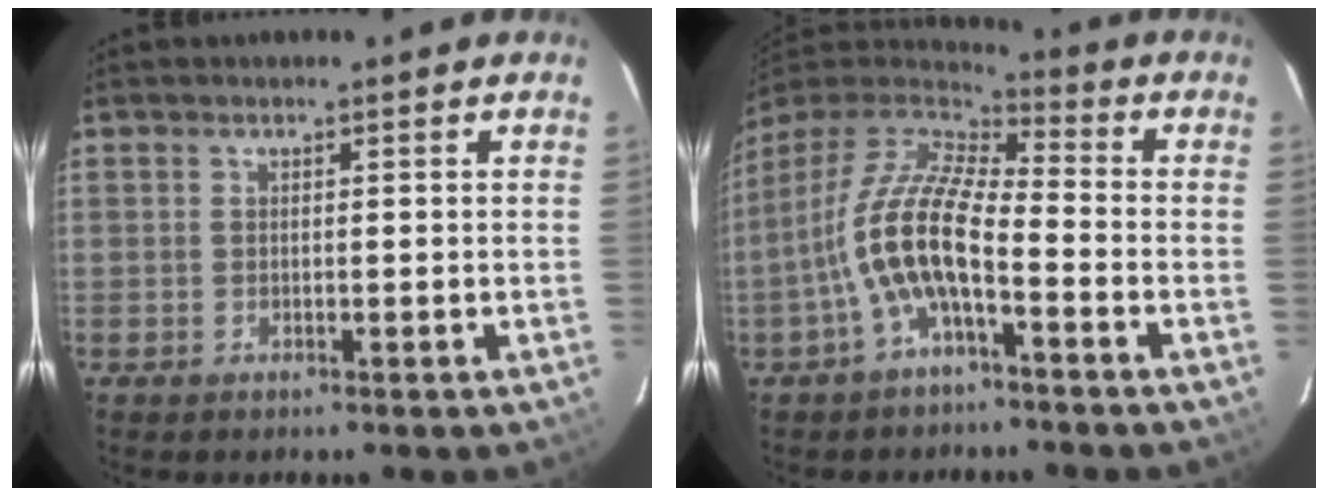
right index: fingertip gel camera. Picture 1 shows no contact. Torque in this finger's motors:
{"motor_torque": [1.31, -0.83, 1.05, 0.21]}